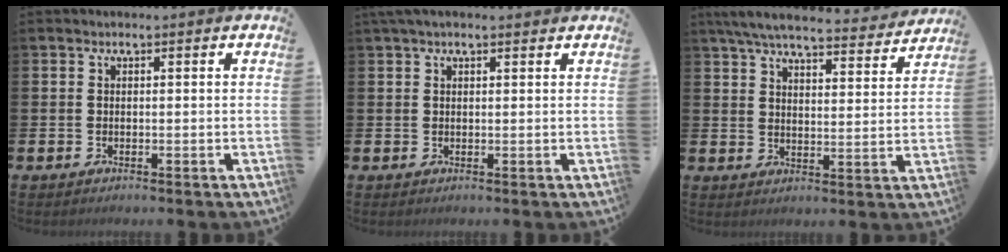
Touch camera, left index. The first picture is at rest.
{"total": 1.3, "force": [1.0, 0.3, 0.8], "torque": [-0.017, 0.004, 0.018]}
{"total": 6.8, "force": [6.3, 1.0, 2.3], "torque": [-0.060, -0.039, 0.108]}